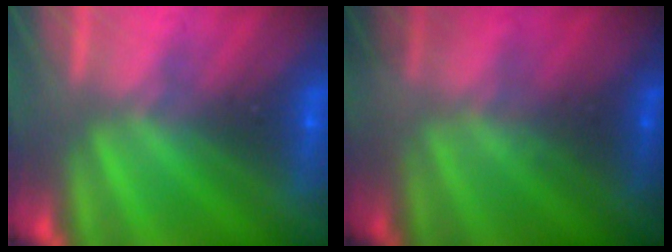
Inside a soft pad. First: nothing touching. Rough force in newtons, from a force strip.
{"total": 1.6}